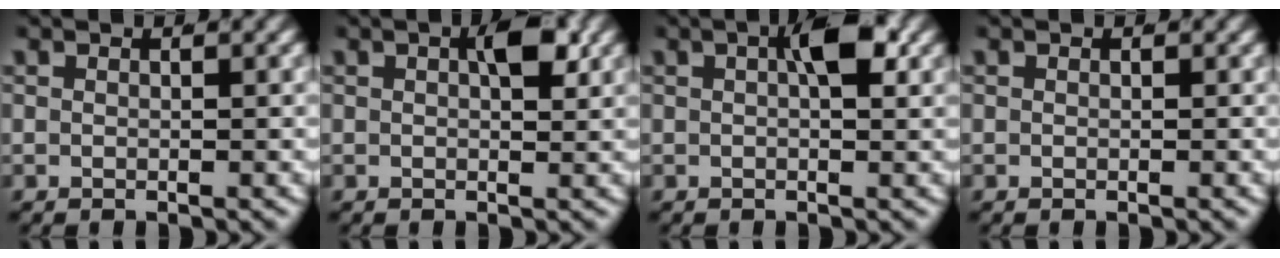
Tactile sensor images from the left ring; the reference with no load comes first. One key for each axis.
{"total": 2.7, "fx": 0.8, "fy": 0.8, "fz": 2.4, "tx": -0.035, "ty": 0.003, "tz": 0.011}
{"total": 3.4, "fx": 0.9, "fy": 0.9, "fz": 3.2, "tx": -0.048, "ty": 0.007, "tz": 0.011}
{"total": 0.0}